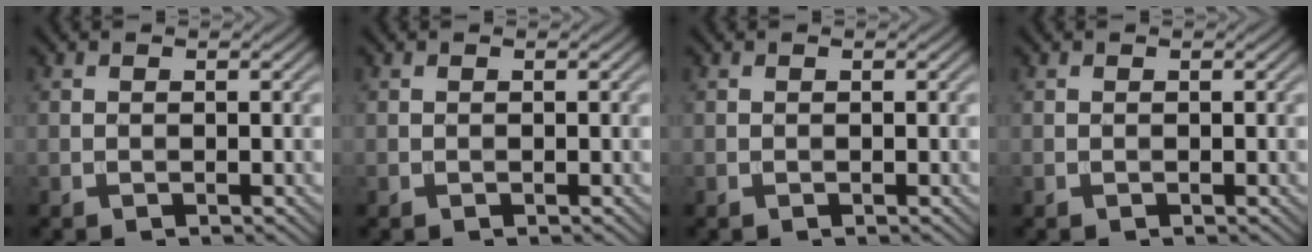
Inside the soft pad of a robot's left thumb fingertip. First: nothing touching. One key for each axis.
{"total": 0.0}
{"total": 0.0}
{"total": 0.0}